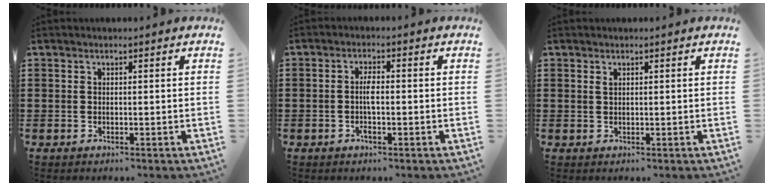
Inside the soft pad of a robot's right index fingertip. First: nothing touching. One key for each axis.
{"total": 2.9, "fx": -0.5, "fy": 1.0, "fz": 2.6, "tx": -0.057, "ty": 0.002, "tz": -0.012}
{"total": 0.7, "fx": 0.4, "fy": 0.3, "fz": 0.4, "tx": -0.010, "ty": 0.002, "tz": 0.008}